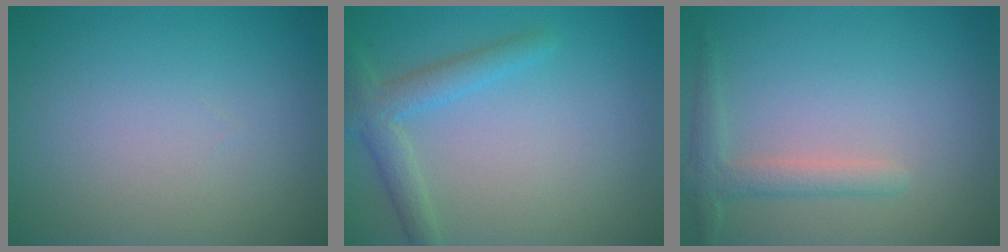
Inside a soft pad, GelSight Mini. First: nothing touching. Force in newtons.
{"total": 2.9, "press": 2.9, "slide": 0.2}
{"total": 2.3, "press": 2.3, "slide": 0.2}